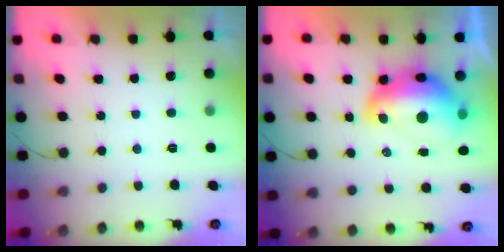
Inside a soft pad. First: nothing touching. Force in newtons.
{"total": 15.1, "press": 15.0, "slide": 1.1}